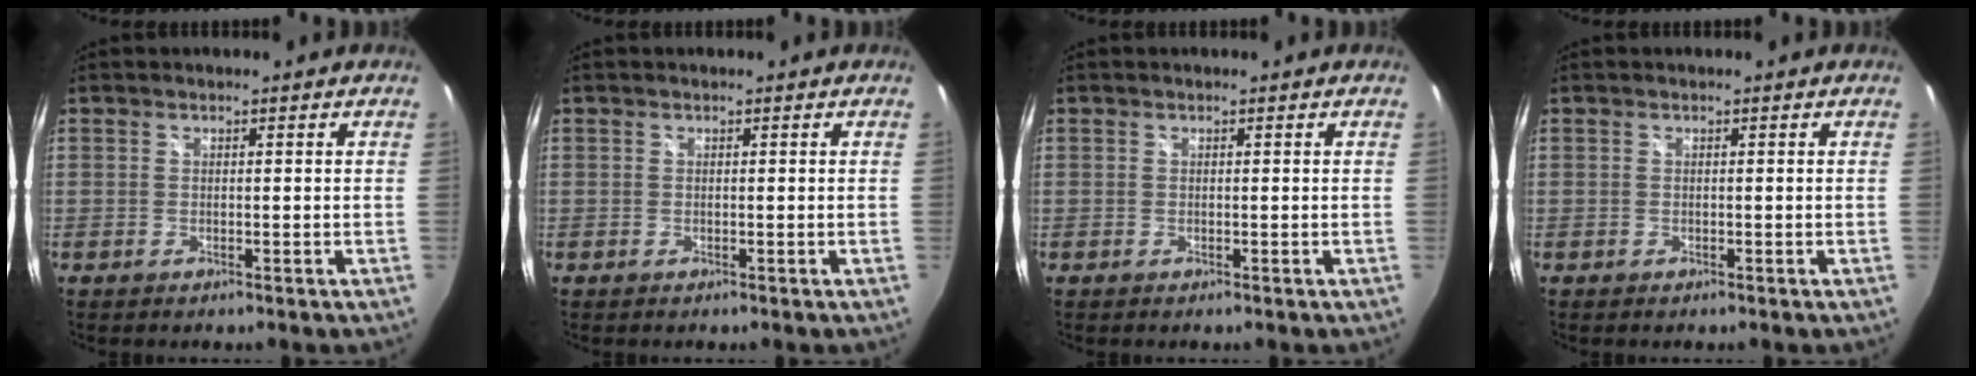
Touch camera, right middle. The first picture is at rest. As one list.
[{"total": 0.0}, {"total": 0.0}, {"total": 0.0}]